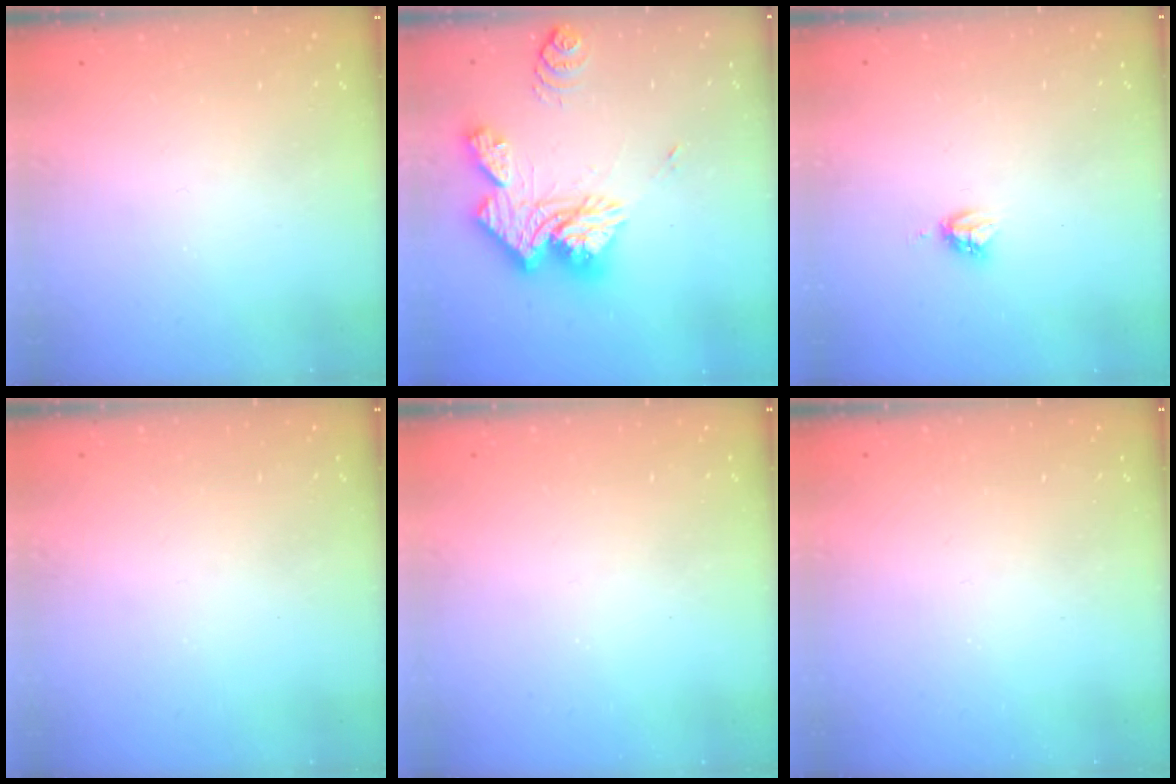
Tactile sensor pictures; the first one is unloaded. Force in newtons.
{"total": 19.3, "press": 19.1, "slide": 2.0}
{"total": 4.1, "press": 4.1, "slide": 0.2}
{"total": 0.0}
{"total": 0.0}
{"total": 0.0}